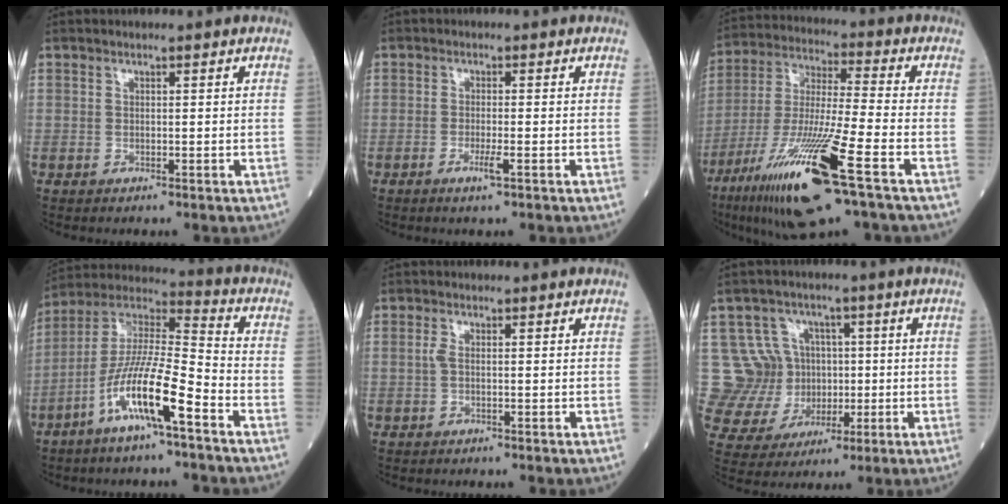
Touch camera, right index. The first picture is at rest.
{"total": 2.1, "force": [-1.0, -0.1, 1.8], "torque": [-0.038, -0.004, -0.017]}
{"total": 19.0, "force": [-9.5, 0.7, 16.4], "torque": [-0.334, -0.047, -0.173]}
{"total": 13.4, "force": [-6.5, 1.0, 11.6], "torque": [-0.232, -0.004, -0.126]}
{"total": 1.0, "force": [0.0, 0.2, 1.0], "torque": [-0.023, 0.001, -0.002]}
{"total": 10.8, "force": [1.4, 10.5, 1.8], "torque": [-0.045, 0.046, 0.045]}